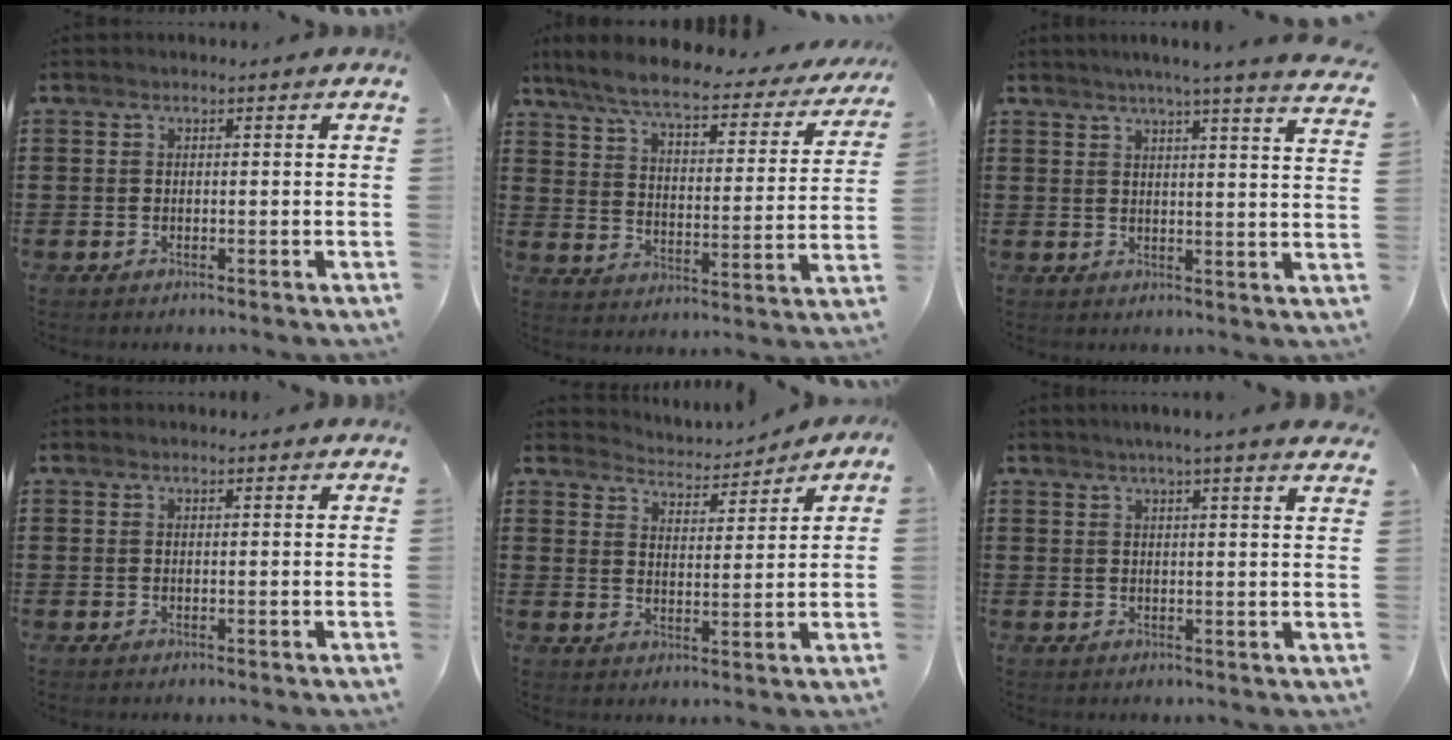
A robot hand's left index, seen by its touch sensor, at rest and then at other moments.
{"total": 6.8, "force": [5.7, 0.7, 3.7], "torque": [-0.096, -0.032, 0.095]}
{"total": 4.4, "force": [3.8, -1.1, 1.9], "torque": [-0.050, -0.021, 0.063]}
{"total": 0.6, "force": [0.5, 0.1, 0.2], "torque": [-0.006, 0.000, 0.011]}
{"total": 3.5, "force": [3.4, 0.5, 0.0], "torque": [-0.019, -0.019, 0.057]}
{"total": 3.1, "force": [2.7, -0.7, 1.3], "torque": [-0.032, -0.007, 0.049]}